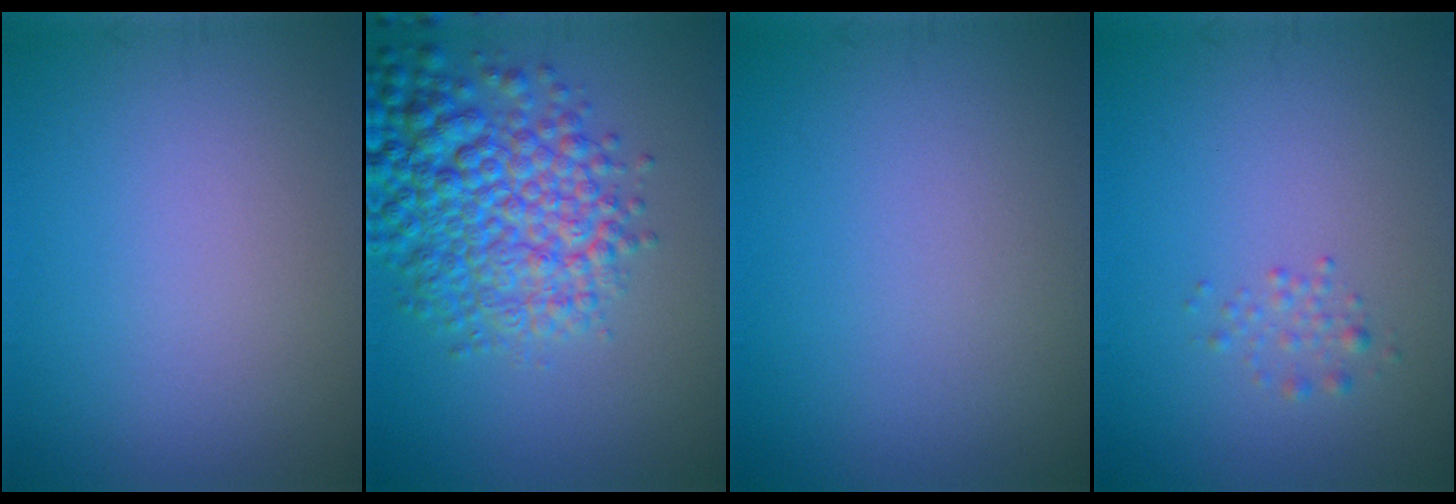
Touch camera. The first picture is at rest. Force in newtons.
{"total": 8.1, "press": 8.1, "slide": 0.3}
{"total": 0.0}
{"total": 1.0, "press": 1.0, "slide": 0.0}